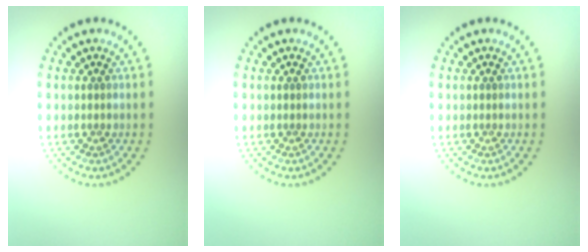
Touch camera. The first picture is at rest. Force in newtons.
{"total": 0.0}
{"total": 0.0}